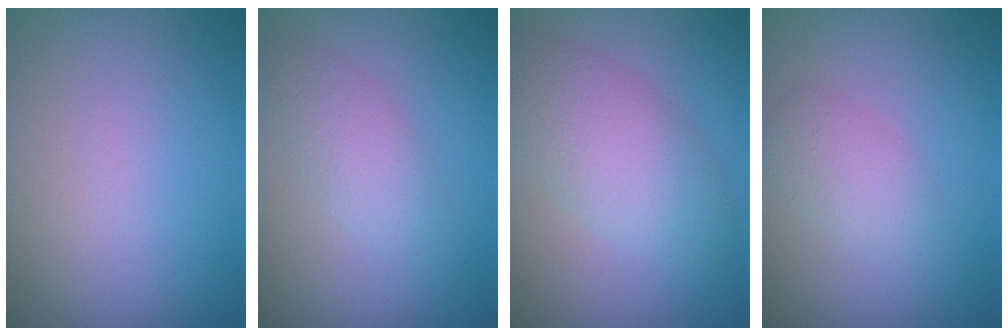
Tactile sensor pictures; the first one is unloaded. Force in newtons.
{"total": 2.7, "press": 2.7, "slide": 0.1}
{"total": 5.2, "press": 5.2, "slide": 0.5}
{"total": 2.4, "press": 2.4, "slide": 0.1}